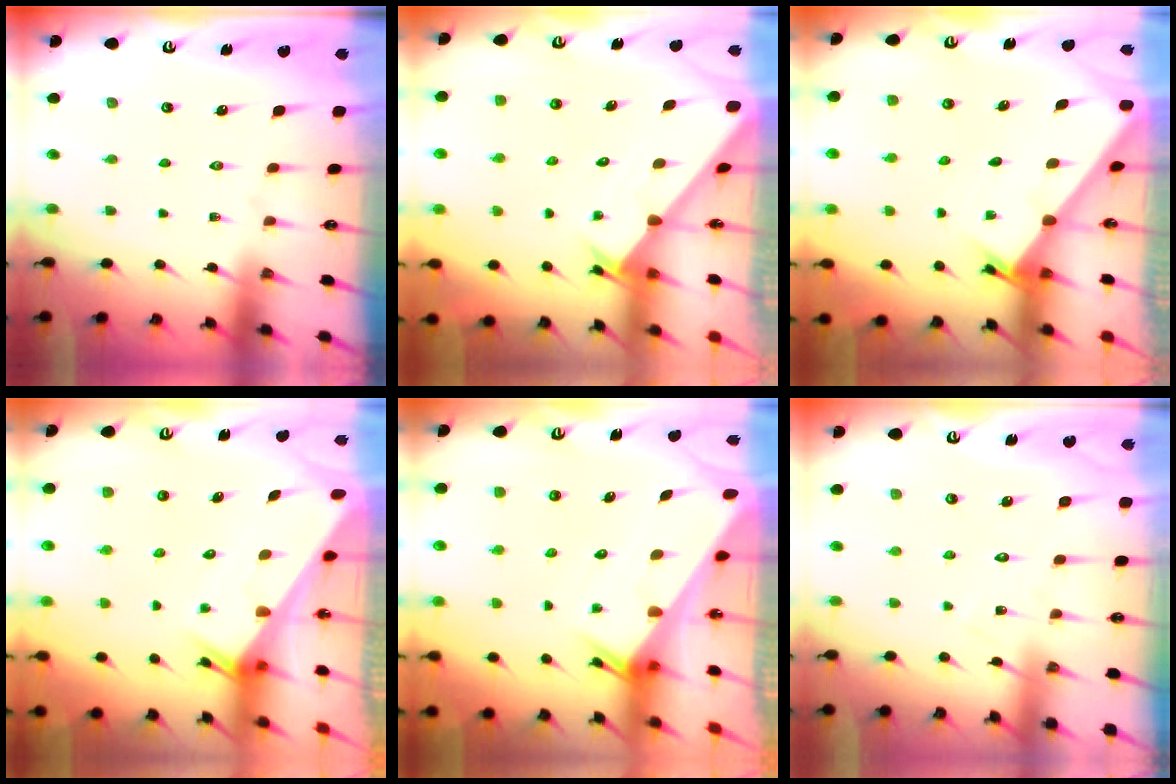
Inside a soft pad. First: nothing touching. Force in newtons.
{"total": 2.2, "press": 2.2, "slide": 0.1}
{"total": 1.4, "press": 1.4, "slide": 0.1}
{"total": 2.7, "press": 2.7, "slide": 0.1}
{"total": 2.9, "press": 2.9, "slide": 0.2}
{"total": 6.8, "press": 6.8, "slide": 0.6}